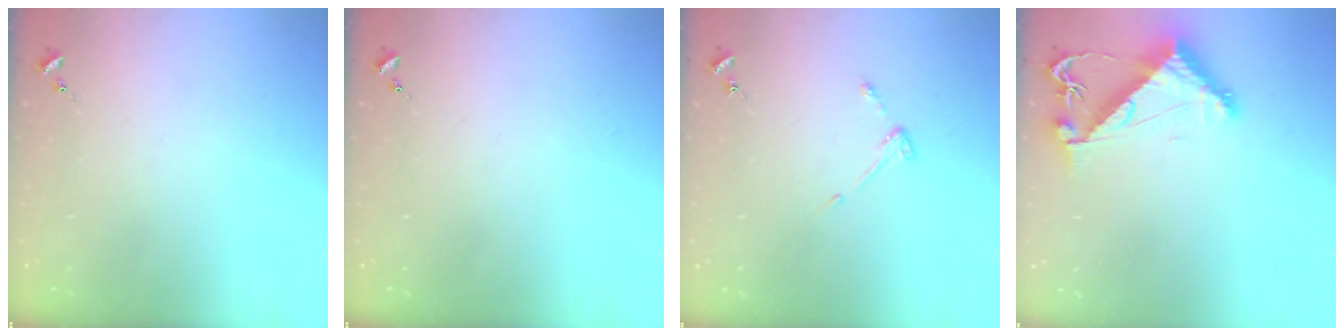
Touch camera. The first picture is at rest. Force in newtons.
{"total": 0.0}
{"total": 3.2, "press": 3.1, "slide": 0.5}
{"total": 8.0, "press": 8.0, "slide": 0.7}